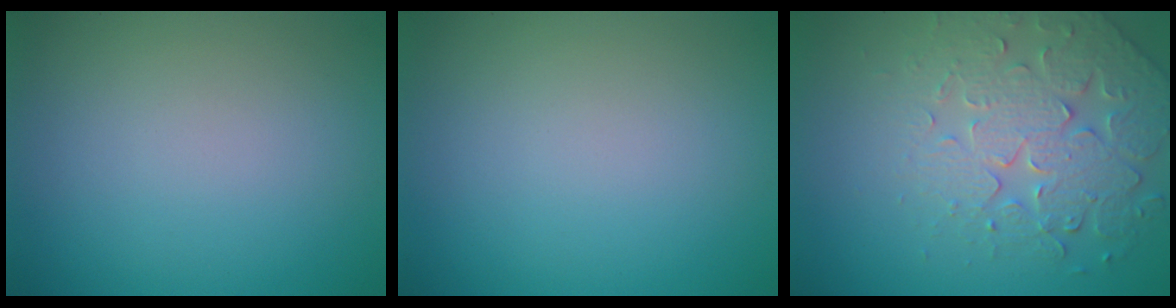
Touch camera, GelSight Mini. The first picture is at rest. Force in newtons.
{"total": 0.0}
{"total": 4.7, "press": 4.6, "slide": 1.0}